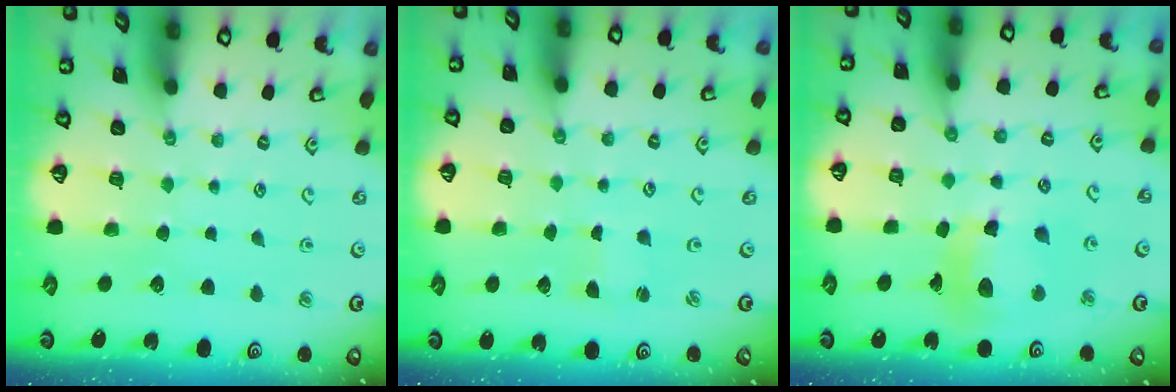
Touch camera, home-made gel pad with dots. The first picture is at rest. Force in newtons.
{"total": 0.9, "press": 0.9, "slide": 0.0}
{"total": 12.1, "press": 12.0, "slide": 1.6}